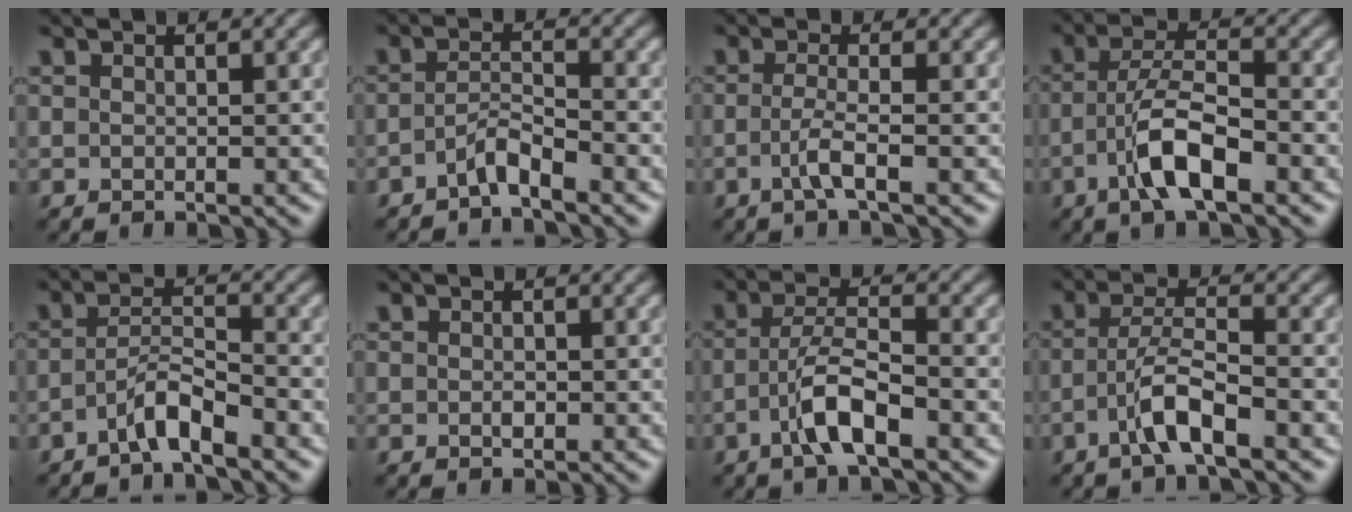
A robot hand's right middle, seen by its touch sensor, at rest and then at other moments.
{"total": 2.1, "force": [-1.7, 0.1, 1.2], "torque": [-0.027, 0.011, -0.035]}
{"total": 2.1, "force": [-0.9, 0.1, 1.9], "torque": [-0.044, 0.003, -0.022]}
{"total": 5.6, "force": [-2.5, 1.5, 4.7], "torque": [-0.095, 0.009, -0.049]}
{"total": 2.9, "force": [-2.1, 0.3, 2.0], "torque": [-0.039, 0.013, -0.043]}
{"total": 0.6, "force": [-0.1, 0.4, 0.4], "torque": [-0.009, -0.001, -0.002]}
{"total": 4.5, "force": [-2.3, 0.9, 3.8], "torque": [-0.077, 0.011, -0.046]}
{"total": 4.0, "force": [-2.2, 0.5, 3.4], "torque": [-0.068, 0.014, -0.046]}